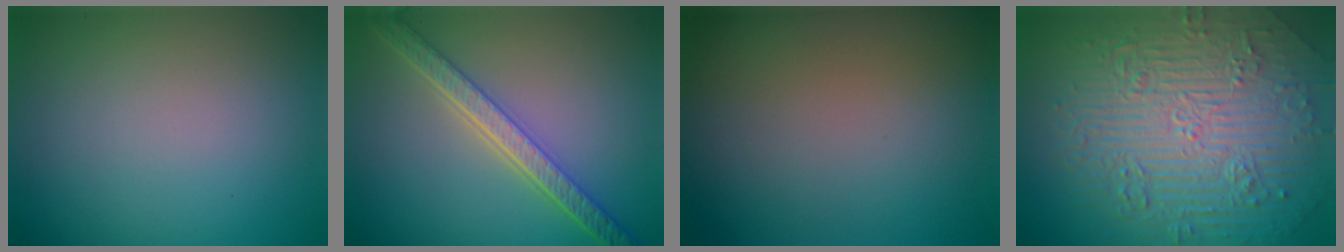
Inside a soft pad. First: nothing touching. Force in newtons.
{"total": 5.0, "press": 4.2, "slide": 2.6}
{"total": 0.0}
{"total": 11.2, "press": 7.3, "slide": 8.4}